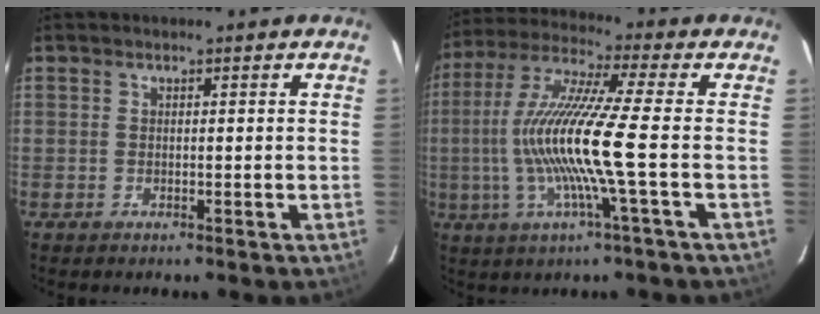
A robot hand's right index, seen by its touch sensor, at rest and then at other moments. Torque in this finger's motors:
{"motor_torque": [1.70, -0.44, 1.05, 0.21]}